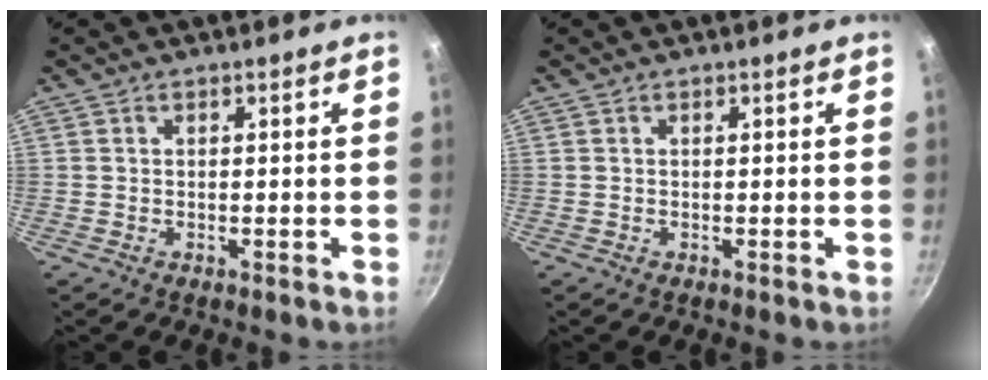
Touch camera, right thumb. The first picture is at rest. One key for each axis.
{"total": 0.0}